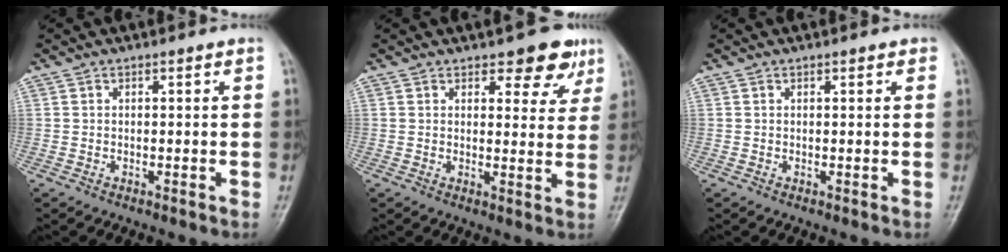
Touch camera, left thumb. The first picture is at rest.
{"total": 6.7, "force": [4.5, 3.3, 3.7], "torque": [-0.010, -0.023, 0.053]}
{"total": 0.9, "force": [0.5, 0.4, 0.6], "torque": [-0.005, 0.000, 0.004]}